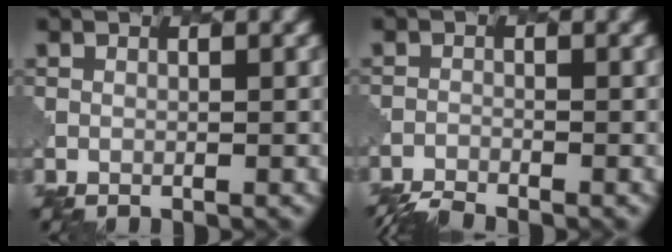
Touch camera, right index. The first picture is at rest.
{"total": 3.2, "force": [-3.1, 0.3, 0.6], "torque": [-0.018, -0.015, -0.055]}